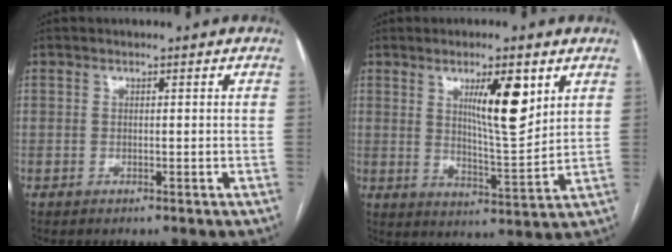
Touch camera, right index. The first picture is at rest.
{"total": 9.5, "force": [4.3, 1.6, 8.3], "torque": [-0.137, -0.009, 0.074]}